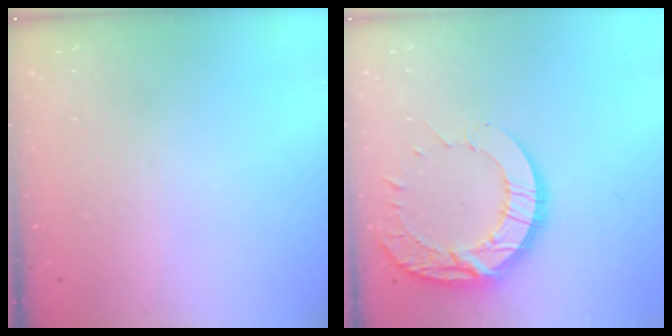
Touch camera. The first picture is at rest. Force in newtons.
{"total": 15.2, "press": 15.2, "slide": 1.2}